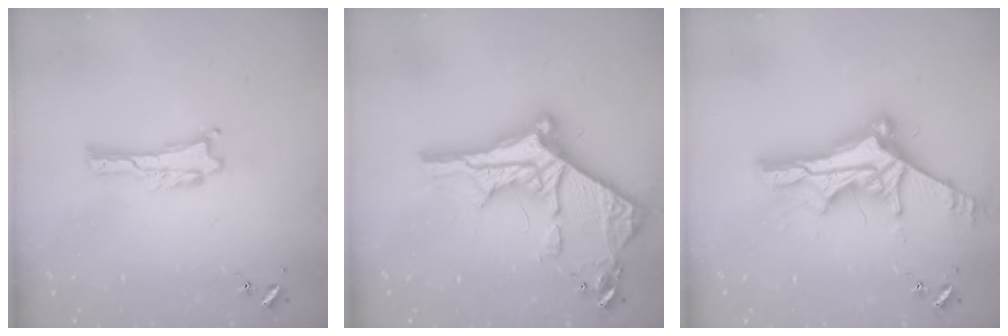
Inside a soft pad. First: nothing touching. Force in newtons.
{"total": 11.5, "press": 11.5, "slide": 1.2}
{"total": 12.0, "press": 11.9, "slide": 1.1}